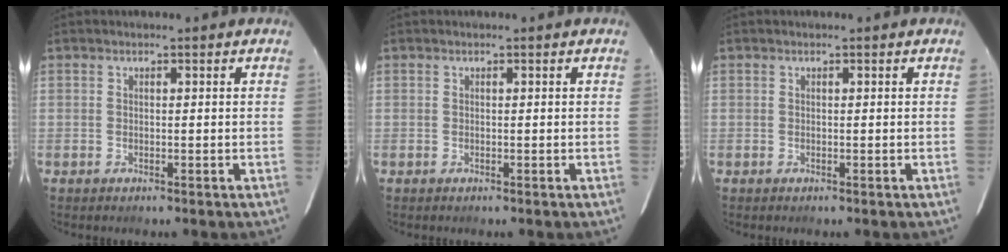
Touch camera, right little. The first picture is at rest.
{"total": 0.0}
{"total": 0.0}